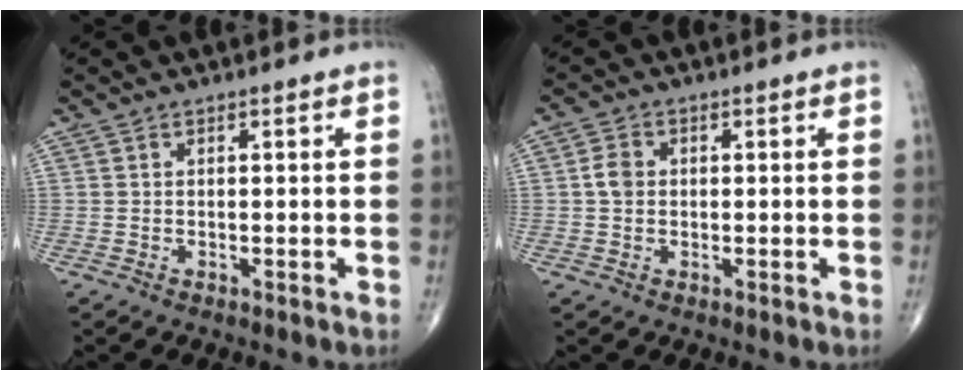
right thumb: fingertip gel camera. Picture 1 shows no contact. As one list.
[{"total": 3.1, "force": [0.2, 2.5, 1.9], "torque": [-0.033, 0.005, -0.001]}]